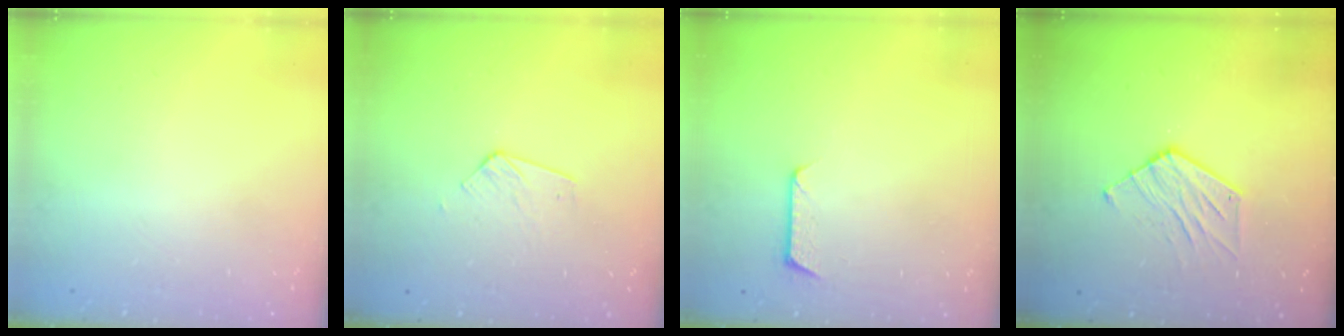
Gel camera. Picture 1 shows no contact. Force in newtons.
{"total": 3.3, "press": 3.3, "slide": 0.3}
{"total": 6.3, "press": 6.3, "slide": 0.5}
{"total": 7.7, "press": 7.6, "slide": 0.3}